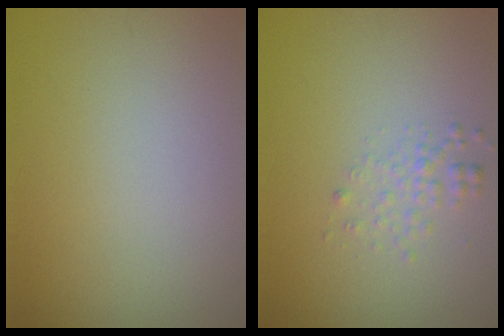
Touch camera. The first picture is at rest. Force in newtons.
{"total": 1.4, "press": 1.4, "slide": 0.1}